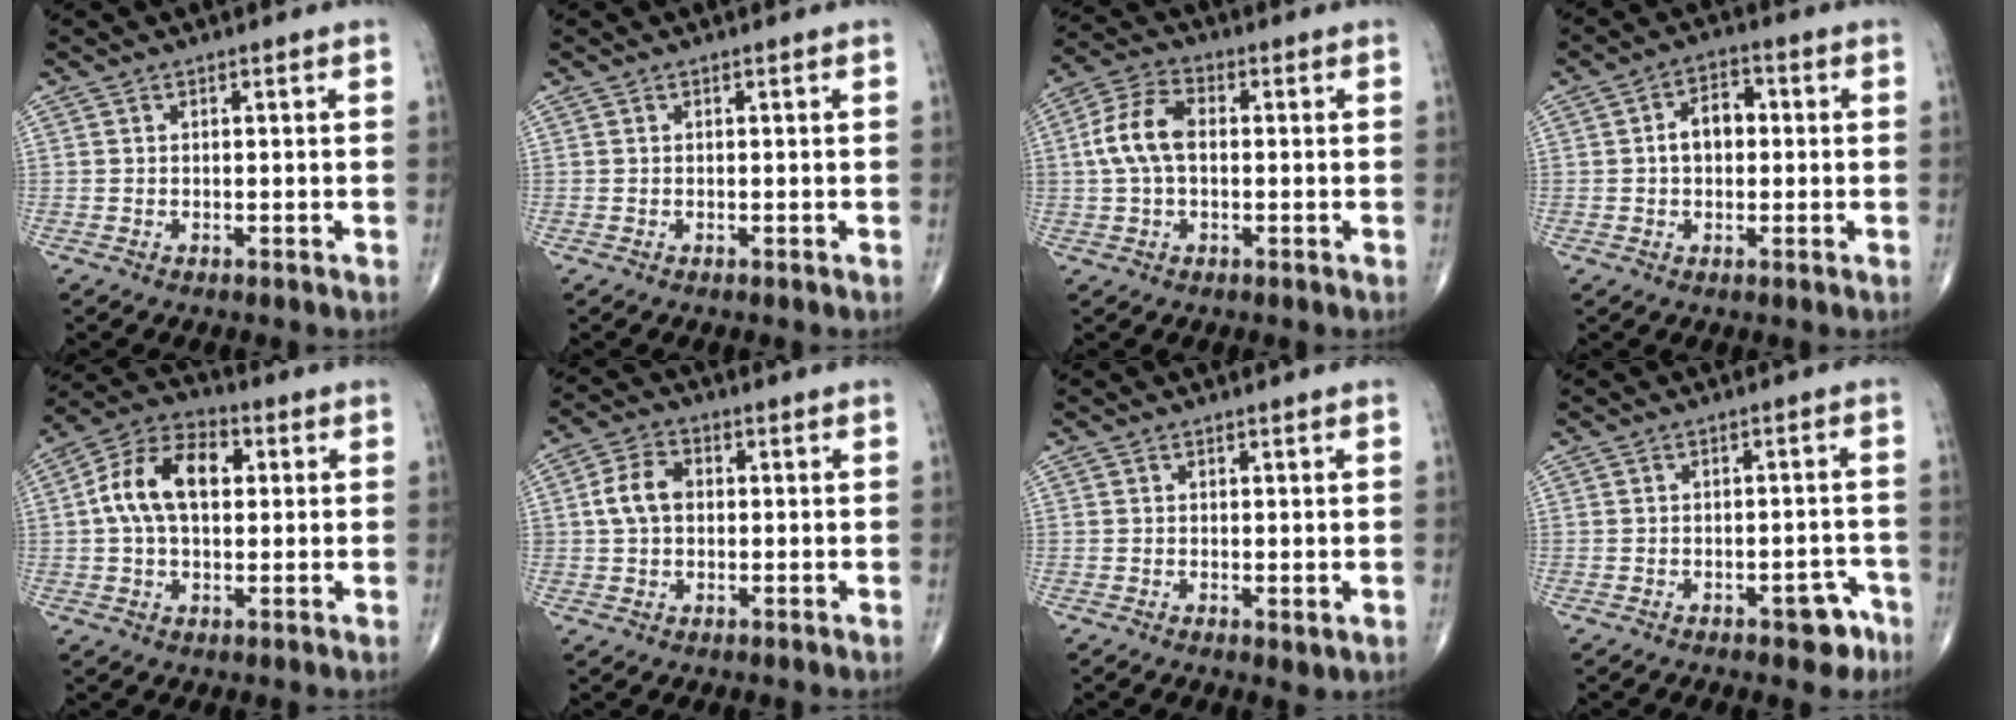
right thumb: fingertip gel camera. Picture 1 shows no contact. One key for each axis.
{"total": 0.0}
{"total": 8.8, "fx": 0.4, "fy": 5.2, "fz": 7.1, "tx": -0.150, "ty": 0.024, "tz": 0.003}
{"total": 6.1, "fx": 0.3, "fy": 4.1, "fz": 4.5, "tx": -0.062, "ty": 0.019, "tz": -0.003}
{"total": 13.1, "fx": 2.0, "fy": 8.0, "fz": 10.2, "tx": -0.179, "ty": 0.028, "tz": 0.026}
{"total": 6.3, "fx": 0.6, "fy": 4.5, "fz": 4.4, "tx": -0.082, "ty": 0.016, "tz": 0.007}
{"total": 1.5, "fx": -0.1, "fy": 0.6, "fz": 1.4, "tx": -0.024, "ty": -0.008, "tz": -0.002}
{"total": 4.9, "fx": -2.9, "fy": 2.4, "fz": 3.1, "tx": -0.015, "ty": 0.025, "tz": -0.034}